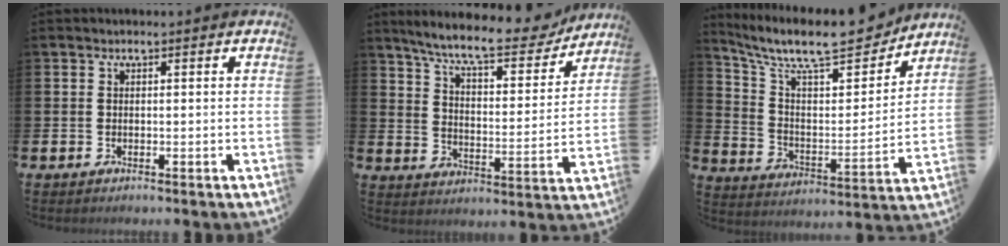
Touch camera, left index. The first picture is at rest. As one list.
[{"total": 9.6, "force": [8.6, 1.8, 4.1], "torque": [-0.102, -0.053, 0.142]}, {"total": 12.3, "force": [10.8, 3.0, 5.1], "torque": [-0.132, -0.075, 0.187]}]